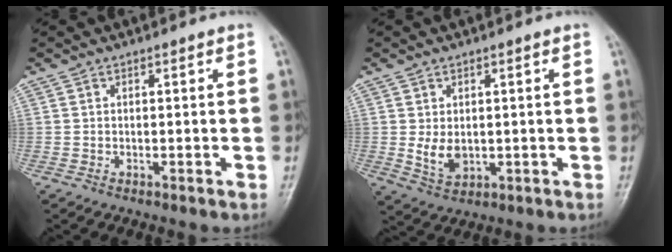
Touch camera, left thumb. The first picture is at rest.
{"total": 5.0, "force": [0.1, 3.4, 3.7], "torque": [-0.056, -0.011, 0.014]}